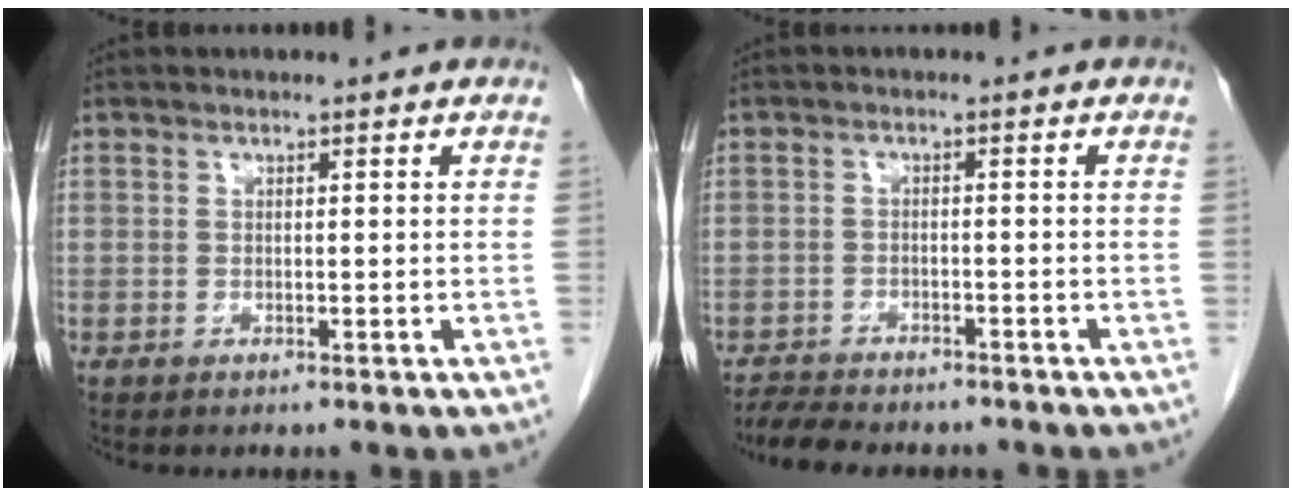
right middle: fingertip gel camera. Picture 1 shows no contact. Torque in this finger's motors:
{"motor_torque": [0.02, -0.02, 0.02, 0.02]}